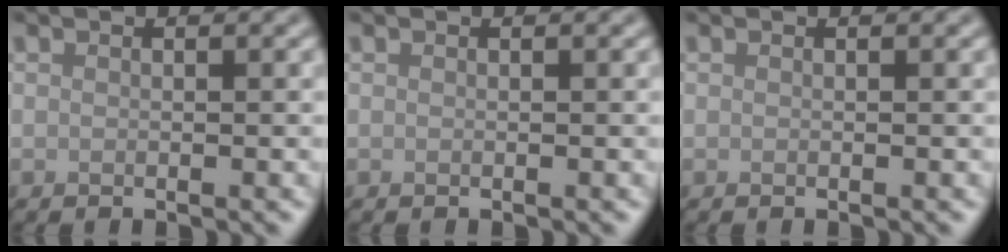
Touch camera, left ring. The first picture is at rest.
{"total": 0.0}
{"total": 0.0}